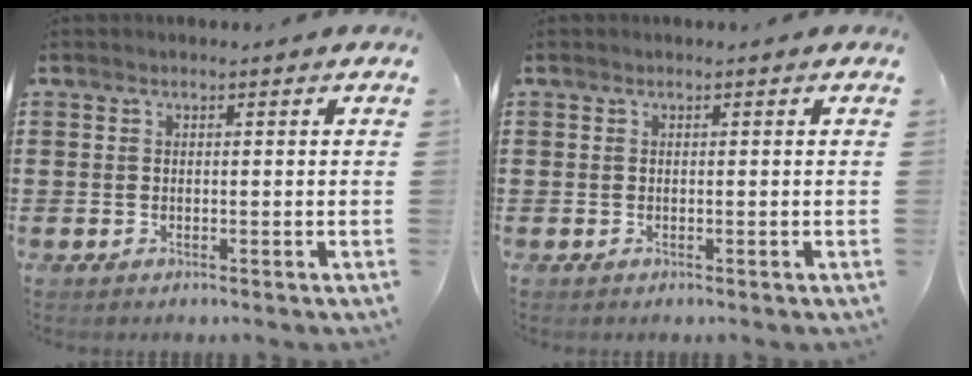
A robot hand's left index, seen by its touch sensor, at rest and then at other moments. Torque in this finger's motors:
{"motor_torque": [0.00, 0.00, 0.00, 0.00]}